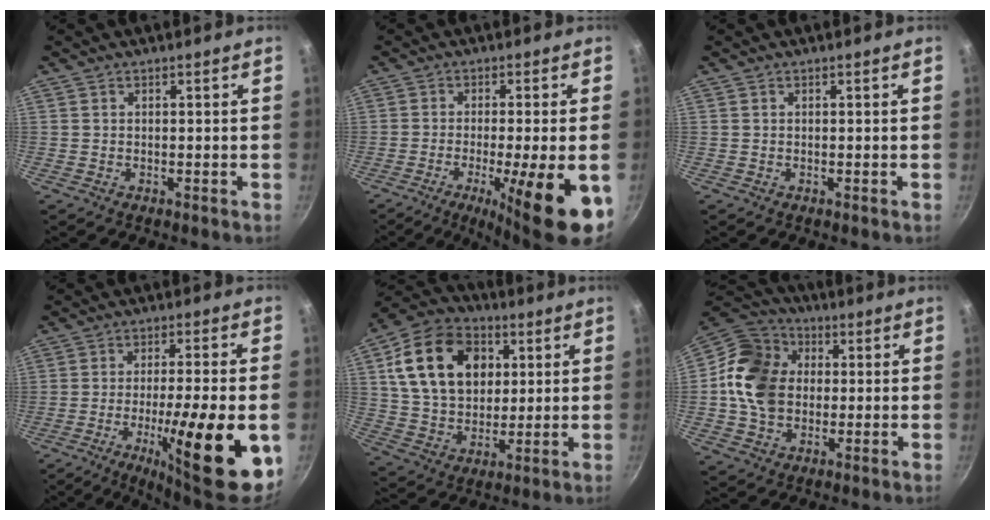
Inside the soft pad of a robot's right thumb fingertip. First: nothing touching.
{"total": 14.5, "force": [-5.3, 2.3, 13.3], "torque": [-0.193, 0.000, -0.074]}
{"total": 0.0}
{"total": 19.3, "force": [-6.0, 3.6, 18.0], "torque": [-0.259, 0.013, -0.089]}
{"total": 20.1, "force": [5.4, 14.6, 12.7], "torque": [-0.196, 0.003, 0.090]}
{"total": 15.6, "force": [1.2, 12.5, 9.3], "torque": [-0.154, 0.020, 0.007]}